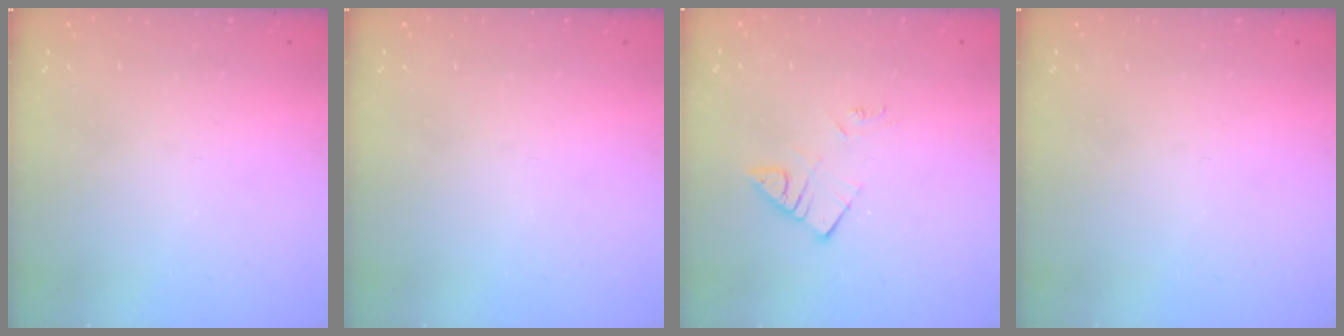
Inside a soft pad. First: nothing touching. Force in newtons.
{"total": 0.0}
{"total": 4.4, "press": 4.4, "slide": 0.2}
{"total": 0.0}